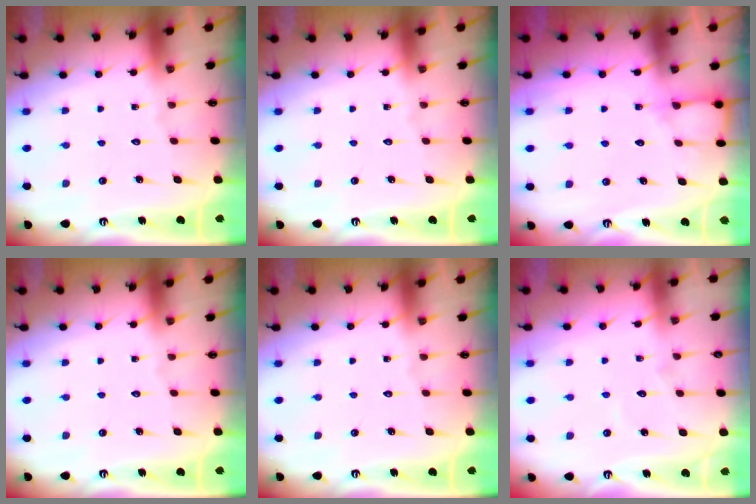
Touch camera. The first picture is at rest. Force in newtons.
{"total": 0.0}
{"total": 7.4, "press": 7.4, "slide": 0.5}
{"total": 0.0}
{"total": 0.0}
{"total": 4.0, "press": 4.0, "slide": 0.3}